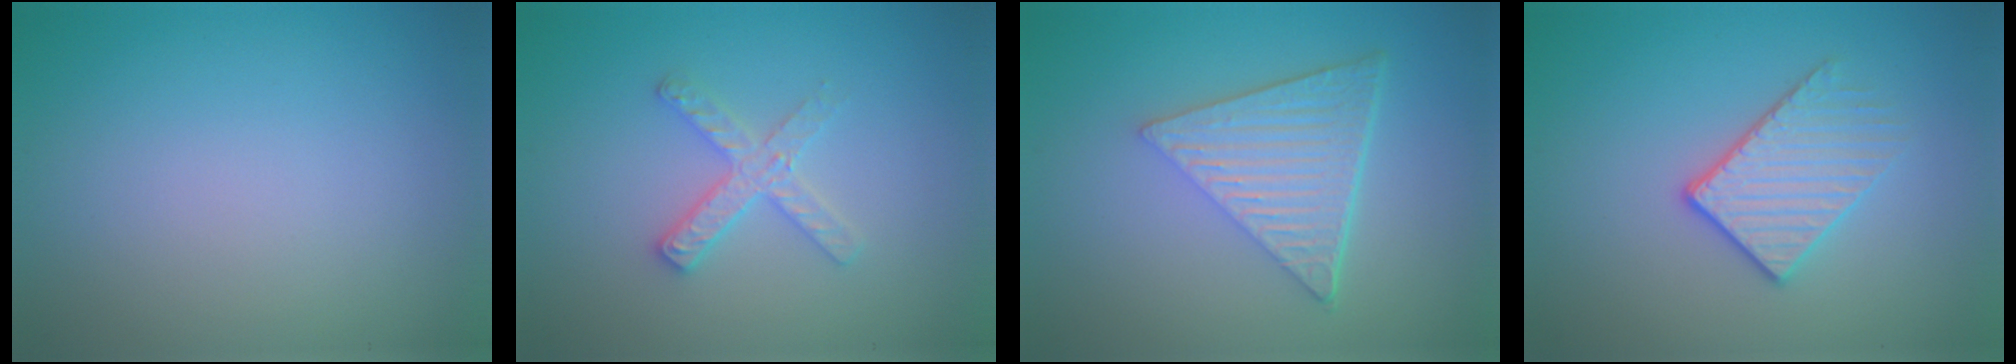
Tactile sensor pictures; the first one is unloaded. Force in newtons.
{"total": 2.6, "press": 2.5, "slide": 0.4}
{"total": 6.6, "press": 4.3, "slide": 5.0}
{"total": 3.0, "press": 2.7, "slide": 1.4}